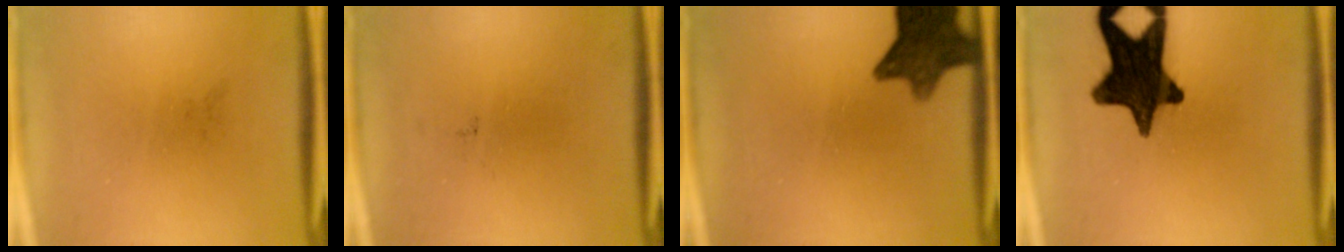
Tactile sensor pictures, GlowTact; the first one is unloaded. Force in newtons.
{"total": 0.0}
{"total": 10.6}
{"total": 15.8}